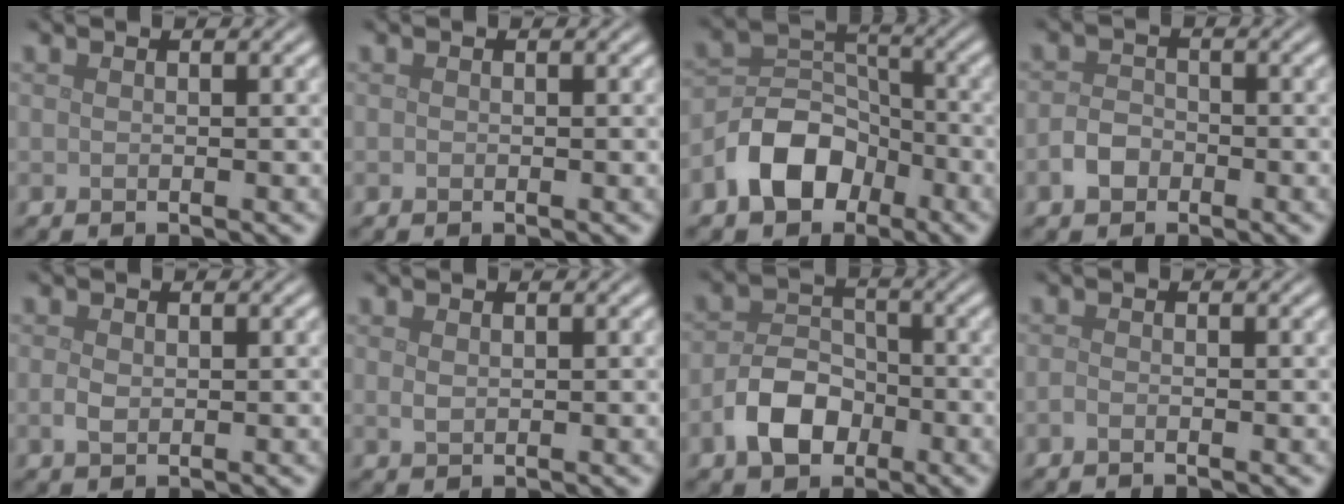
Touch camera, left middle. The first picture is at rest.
{"total": 0.0}
{"total": 6.6, "force": [-3.6, 4.6, 3.2], "torque": [-0.049, 0.003, -0.075]}
{"total": 2.2, "force": [-1.2, 1.6, 1.0], "torque": [-0.016, 0.004, -0.028]}
{"total": 1.2, "force": [-0.1, 0.8, 0.8], "torque": [-0.020, -0.002, -0.001]}
{"total": 0.9, "force": [0.2, 0.6, 0.6], "torque": [-0.015, -0.001, 0.004]}
{"total": 4.8, "force": [-2.3, 3.2, 2.7], "torque": [-0.050, 0.004, -0.046]}
{"total": 0.6, "force": [-0.4, 0.2, 0.3], "torque": [-0.007, -0.002, -0.010]}